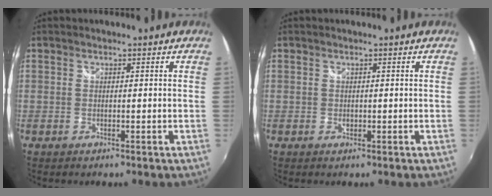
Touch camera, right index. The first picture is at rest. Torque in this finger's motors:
{"motor_torque": [0.05, 0.08, 0.08, 0.02]}